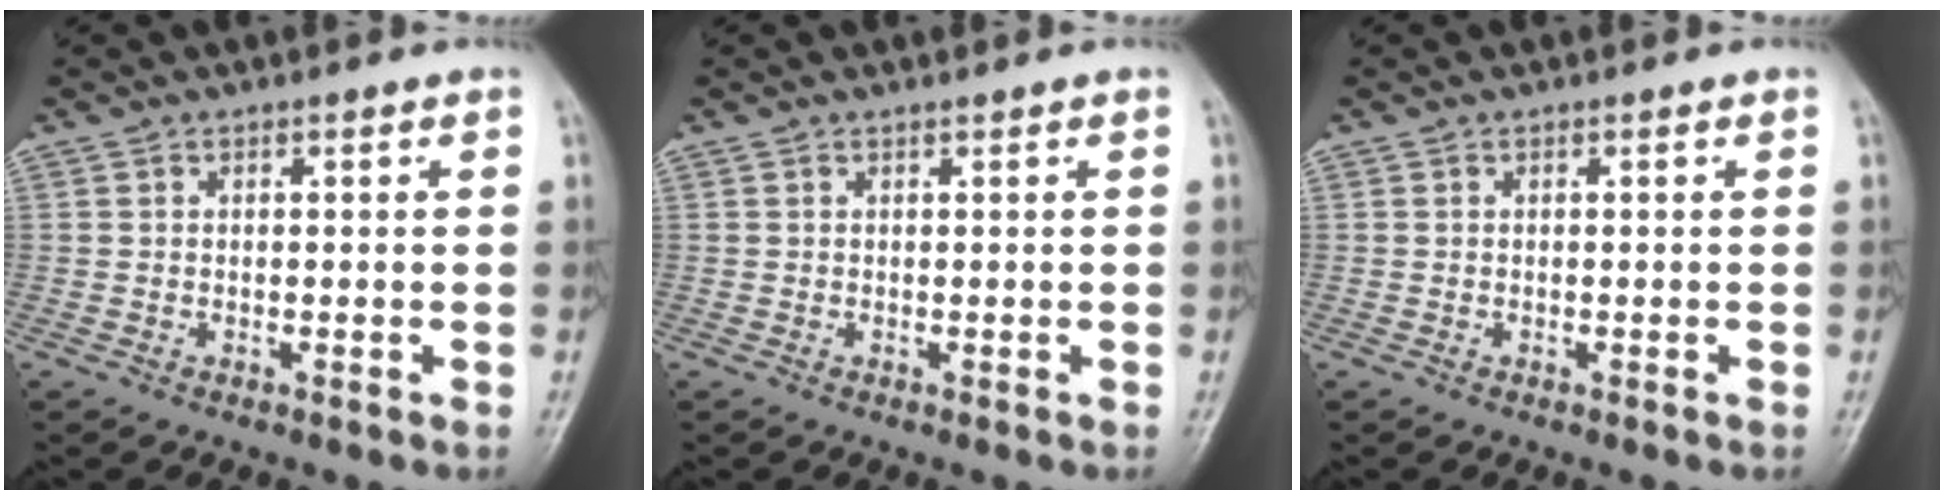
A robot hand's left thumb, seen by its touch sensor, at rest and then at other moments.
{"total": 0.0}
{"total": 0.0}